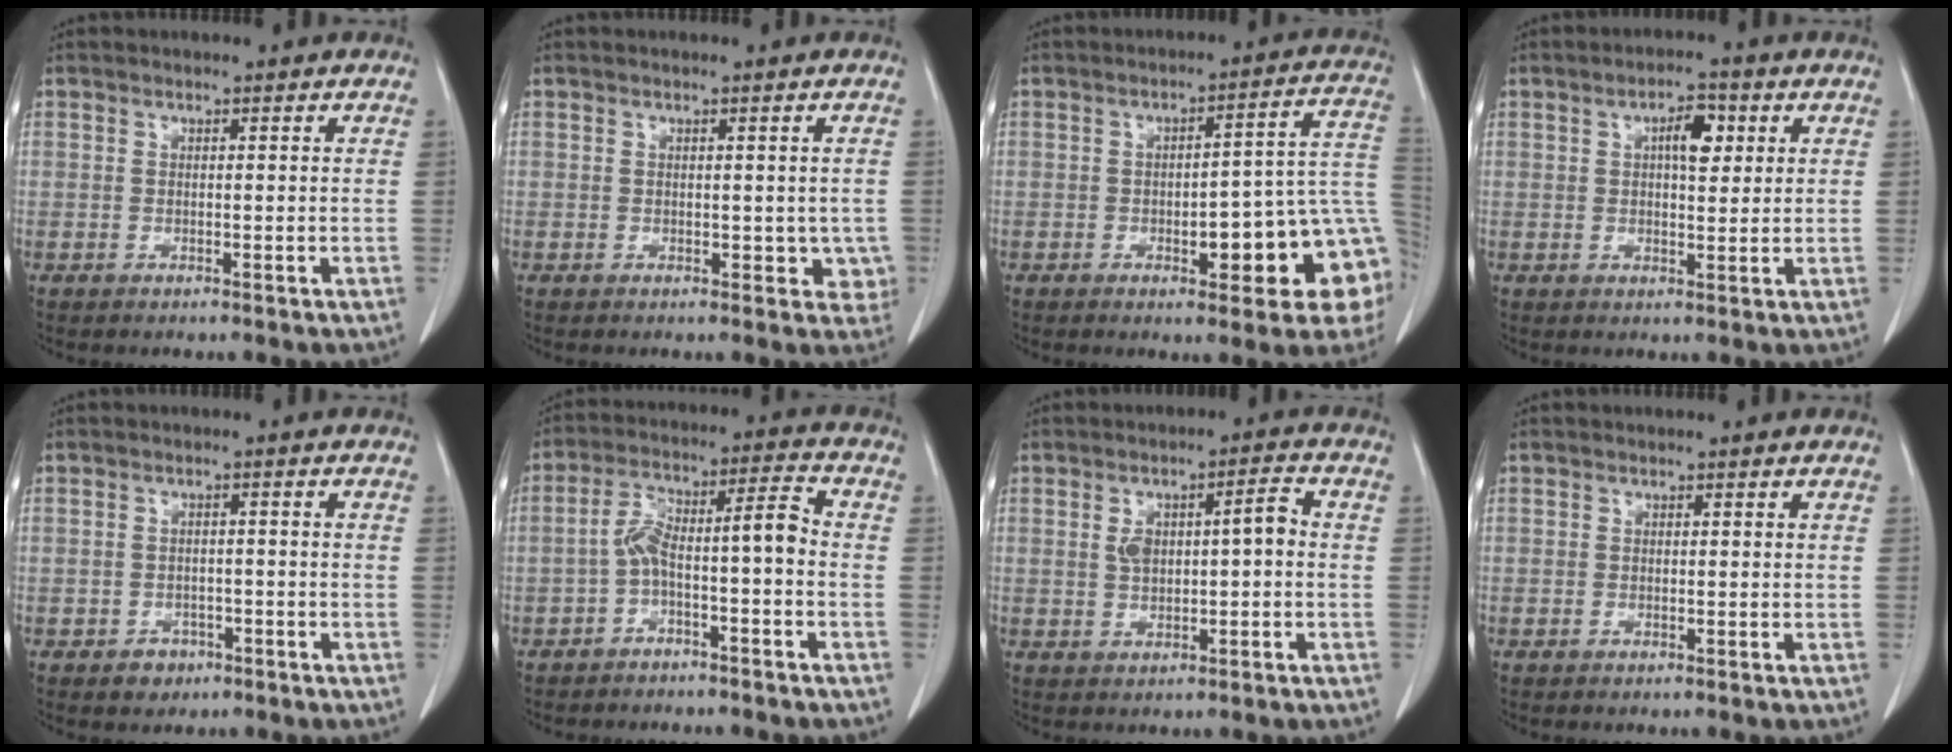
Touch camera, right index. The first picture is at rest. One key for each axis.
{"total": 3.1, "fx": -0.2, "fy": 2.3, "fz": 2.1, "tx": -0.003, "ty": 0.007, "tz": 0.001}
{"total": 14.8, "fx": -3.8, "fy": 3.9, "fz": 13.8, "tx": -0.111, "ty": 0.039, "tz": -0.039}
{"total": 4.8, "fx": 1.5, "fy": 1.9, "fz": 4.2, "tx": -0.068, "ty": 0.009, "tz": 0.023}
{"total": 2.7, "fx": -1.6, "fy": 2.1, "fz": 0.6, "tx": -0.006, "ty": 0.008, "tz": -0.018}
{"total": 7.8, "fx": -2.5, "fy": 1.3, "fz": 7.3, "tx": -0.133, "ty": 0.044, "tz": -0.043}
{"total": 5.6, "fx": 0.4, "fy": 1.9, "fz": 5.3, "tx": -0.094, "ty": 0.023, "tz": 0.011}
{"total": 0.0}